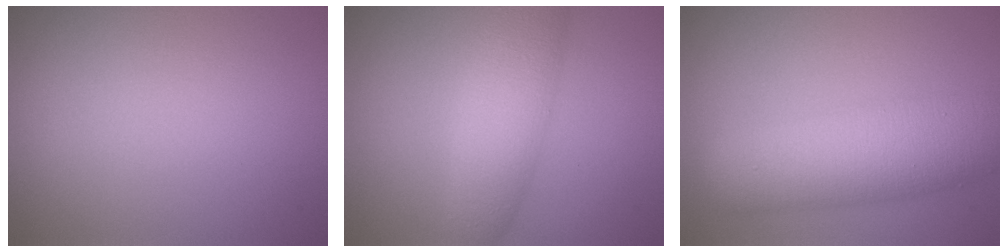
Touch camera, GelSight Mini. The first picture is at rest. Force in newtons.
{"total": 4.6, "press": 4.6, "slide": 0.1}
{"total": 7.6, "press": 7.6, "slide": 0.2}